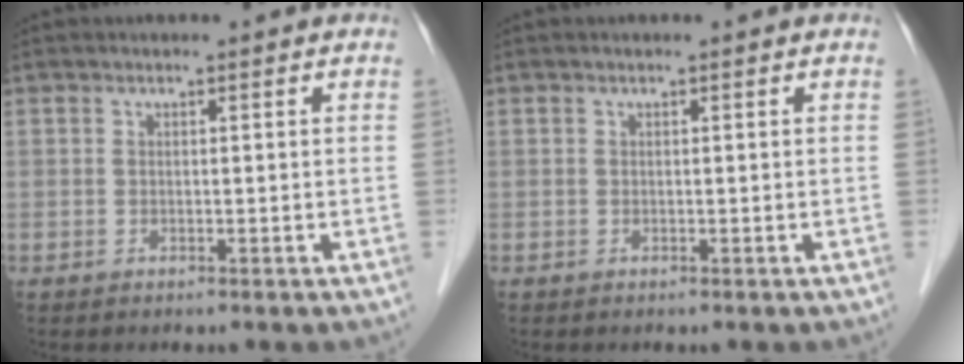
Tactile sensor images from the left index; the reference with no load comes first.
{"total": 0.0}